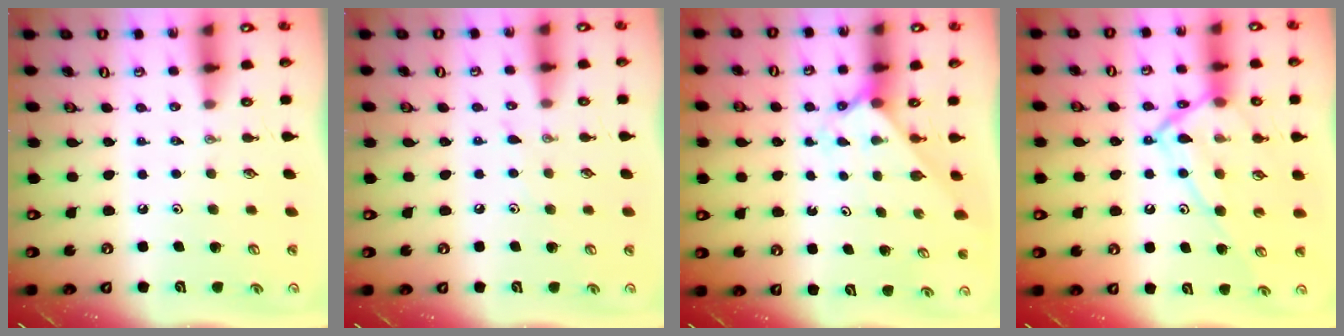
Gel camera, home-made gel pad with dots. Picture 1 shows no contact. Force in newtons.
{"total": 5.2, "press": 5.2, "slide": 0.6}
{"total": 2.4, "press": 2.4, "slide": 0.1}
{"total": 14.0, "press": 14.0, "slide": 1.0}